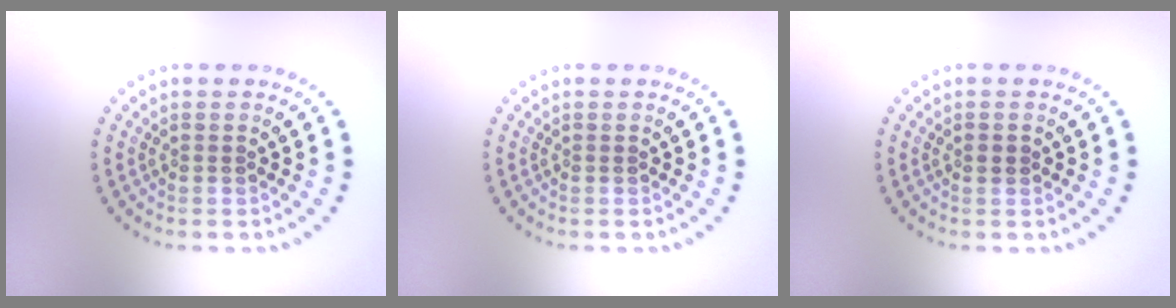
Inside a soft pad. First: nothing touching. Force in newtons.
{"total": 0.0}
{"total": 0.9, "press": 0.9, "slide": 0.0}